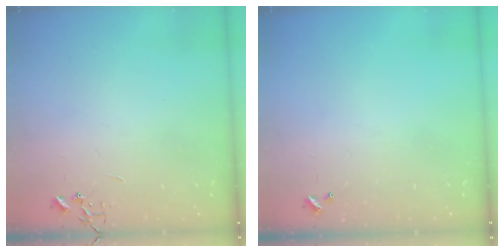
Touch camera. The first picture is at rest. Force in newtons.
{"total": 0.0}